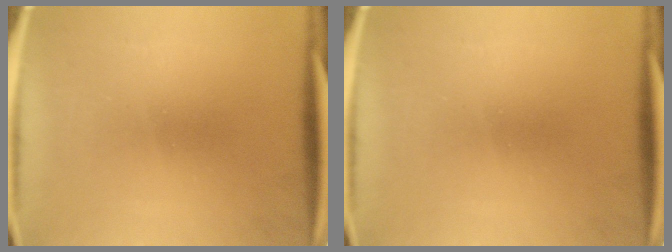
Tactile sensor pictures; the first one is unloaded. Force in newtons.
{"total": 0.0}